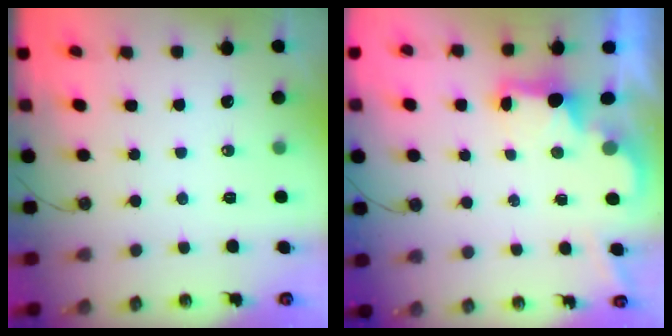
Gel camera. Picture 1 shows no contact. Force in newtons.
{"total": 2.1, "press": 2.0, "slide": 0.7}